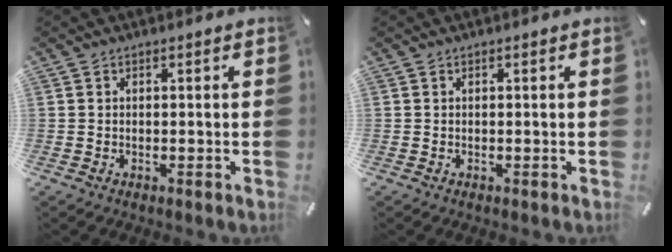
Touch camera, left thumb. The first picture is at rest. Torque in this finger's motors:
{"motor_torque": [0.00, 0.00, 0.01, -0.03, 0.00]}